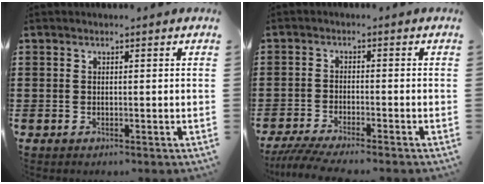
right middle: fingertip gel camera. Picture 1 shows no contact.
{"total": 3.6, "force": [-3.3, -0.1, 1.5], "torque": [-0.039, -0.012, -0.068]}